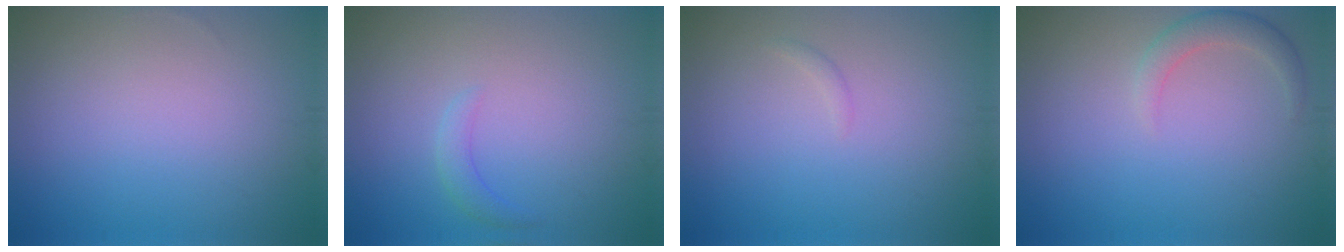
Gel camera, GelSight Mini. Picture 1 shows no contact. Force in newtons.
{"total": 1.4, "press": 1.4, "slide": 0.1}
{"total": 0.5, "press": 0.5, "slide": 0.1}
{"total": 2.1, "press": 2.1, "slide": 0.2}